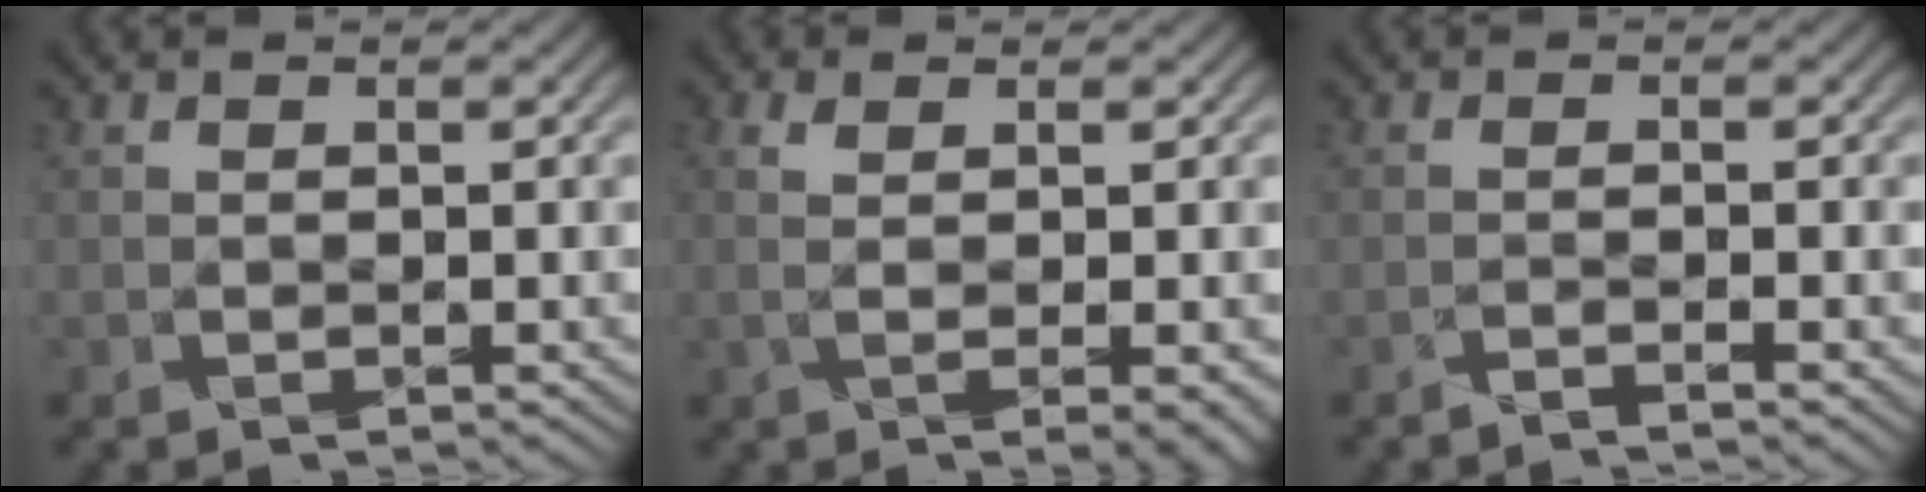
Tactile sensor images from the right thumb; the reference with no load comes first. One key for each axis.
{"total": 3.1, "fx": 0.2, "fy": 0.0, "fz": 3.1, "tx": -0.062, "ty": 0.005, "tz": 0.007}
{"total": 1.6, "fx": -1.3, "fy": -0.9, "fz": 0.3, "tx": -0.009, "ty": 0.004, "tz": -0.028}